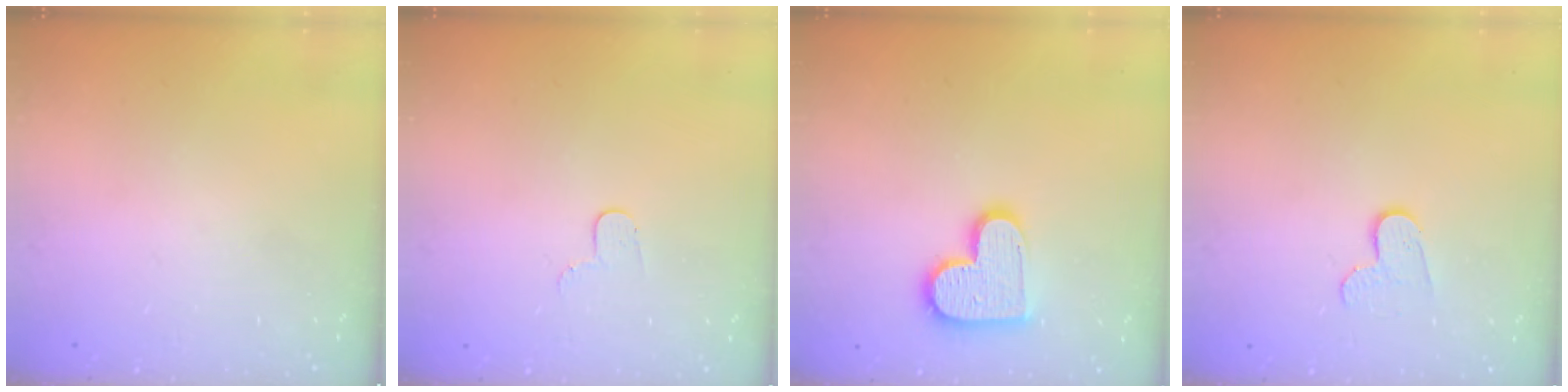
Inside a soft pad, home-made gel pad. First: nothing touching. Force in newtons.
{"total": 3.4, "press": 3.4, "slide": 0.4}
{"total": 14.2, "press": 14.2, "slide": 1.1}
{"total": 6.3, "press": 6.3, "slide": 0.5}